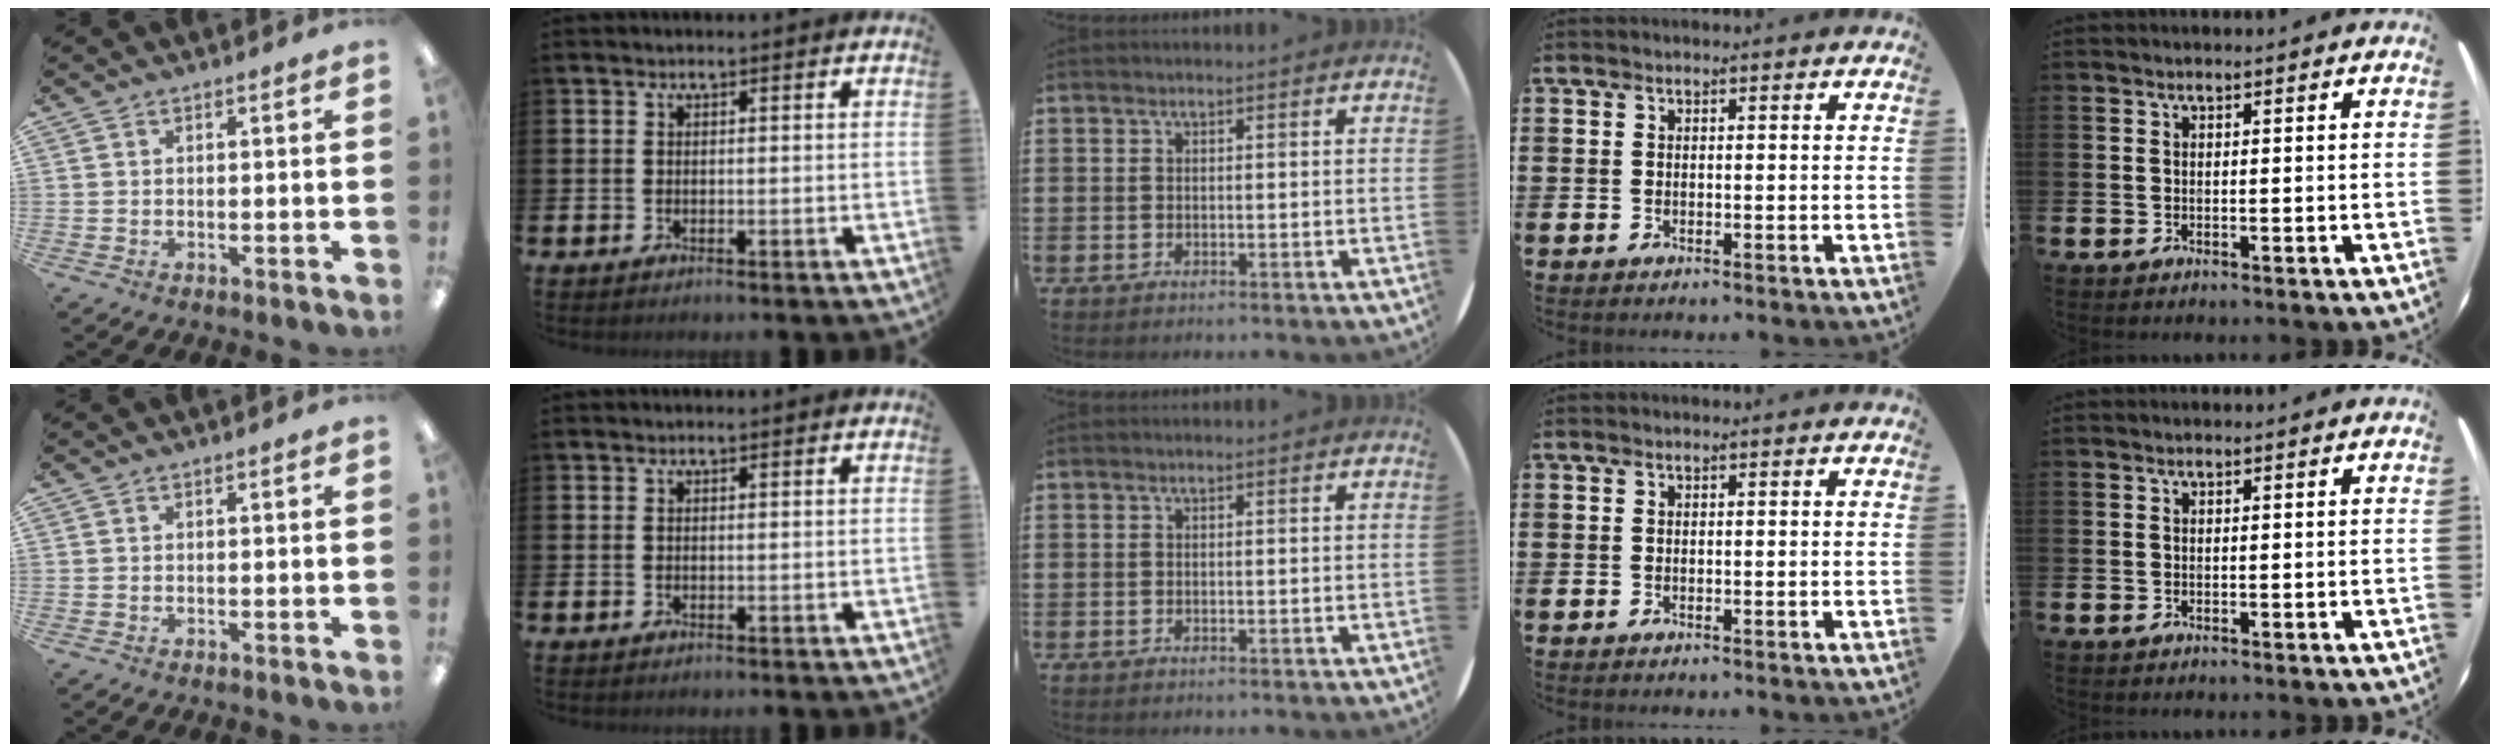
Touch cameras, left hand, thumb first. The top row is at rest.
{}